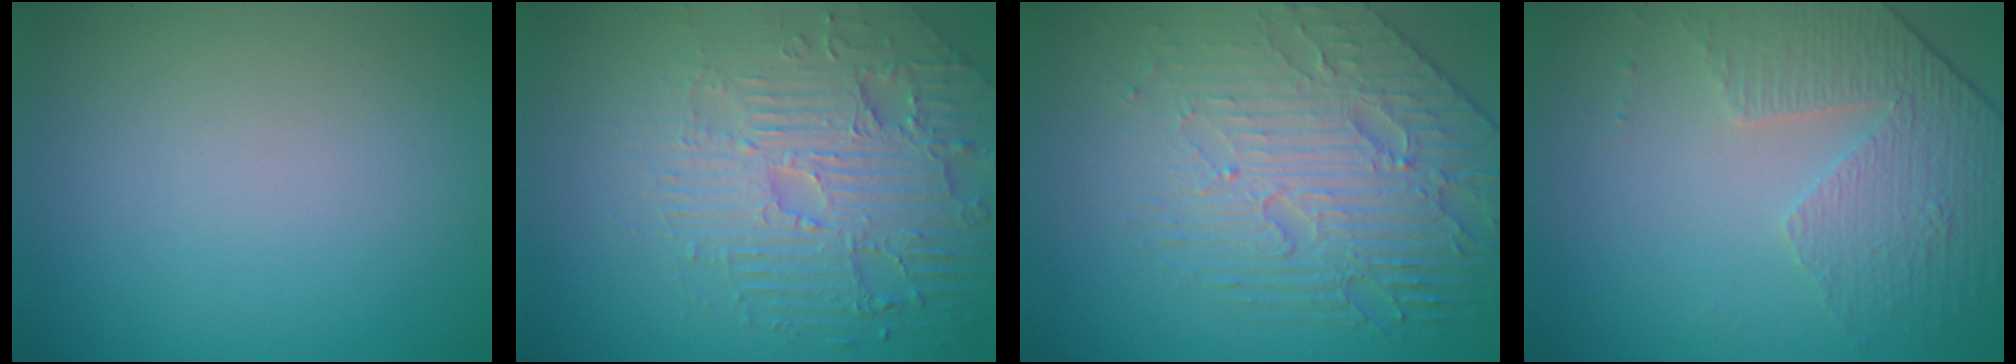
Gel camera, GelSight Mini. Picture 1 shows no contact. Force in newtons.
{"total": 6.2, "press": 5.0, "slide": 3.7}
{"total": 6.6, "press": 5.2, "slide": 4.0}
{"total": 4.8, "press": 3.3, "slide": 3.5}